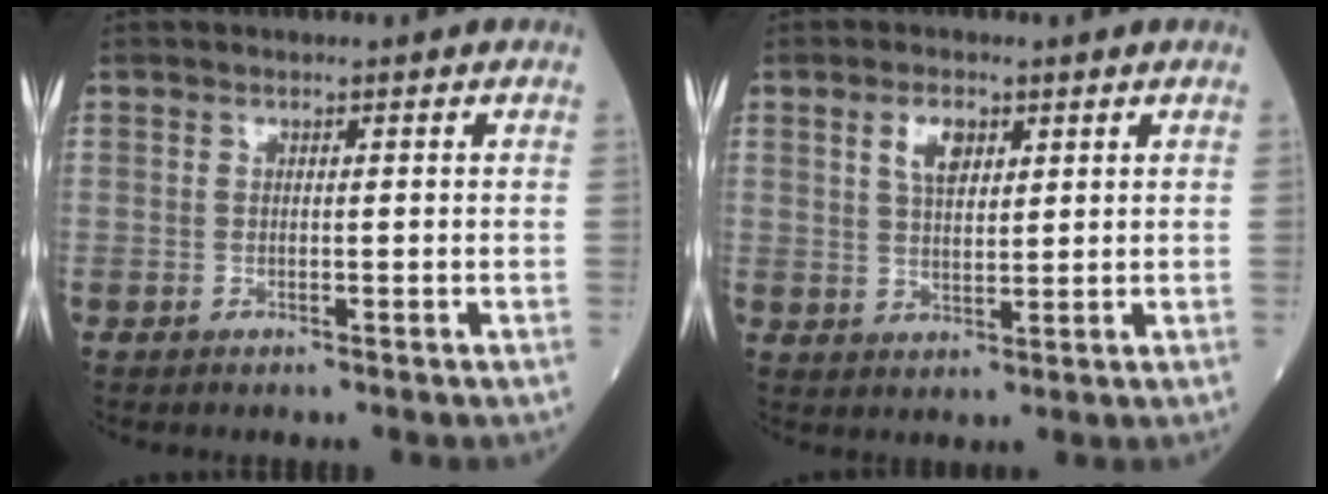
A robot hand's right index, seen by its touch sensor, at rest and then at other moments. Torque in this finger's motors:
{"motor_torque": [0.54, 0.28, 0.21, 0.08]}